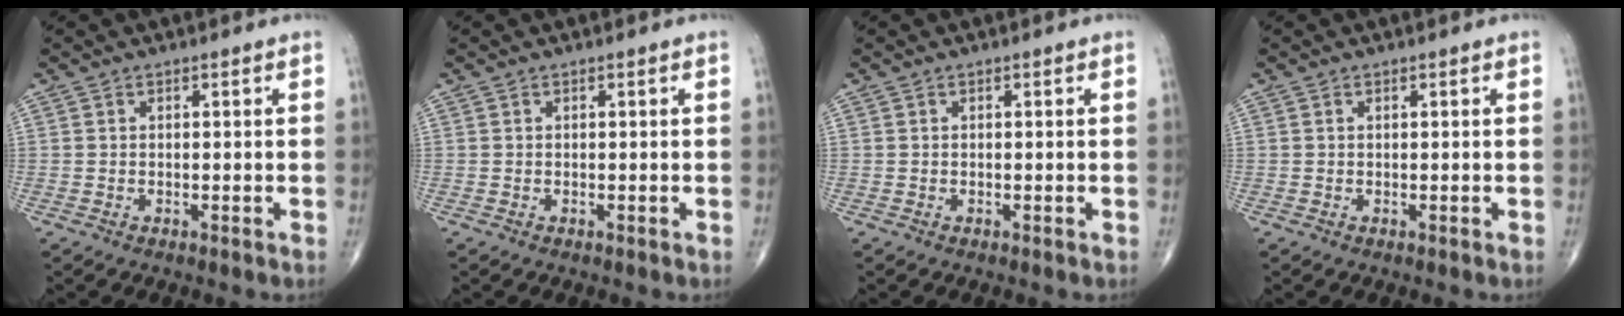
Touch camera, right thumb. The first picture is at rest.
{"total": 0.0}
{"total": 0.0}
{"total": 0.0}